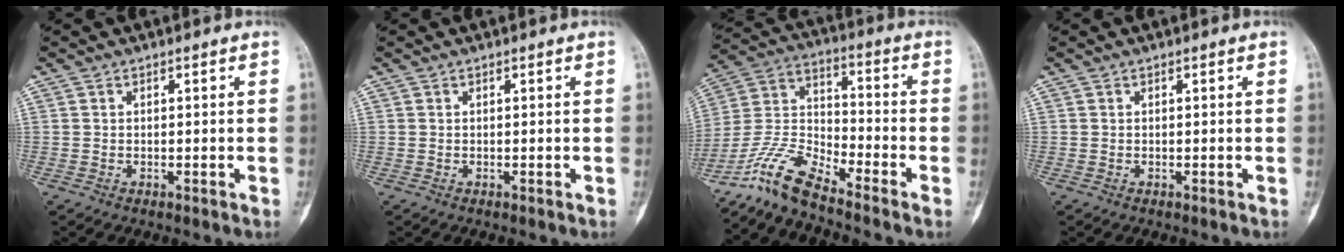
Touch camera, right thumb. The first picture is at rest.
{"total": 0.0}
{"total": 10.4, "force": [-9.2, 1.4, 4.7], "torque": [-0.108, 0.064, -0.194]}
{"total": 0.0}